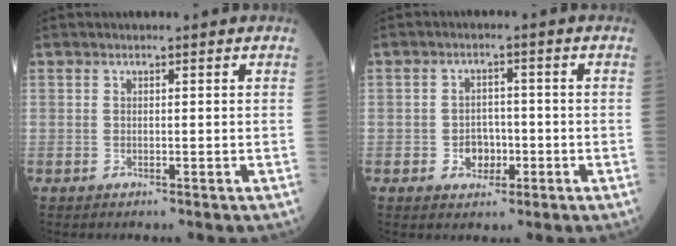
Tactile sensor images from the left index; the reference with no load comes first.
{"total": 3.7, "force": [-1.3, 2.8, 2.0], "torque": [-0.029, 0.008, -0.017]}